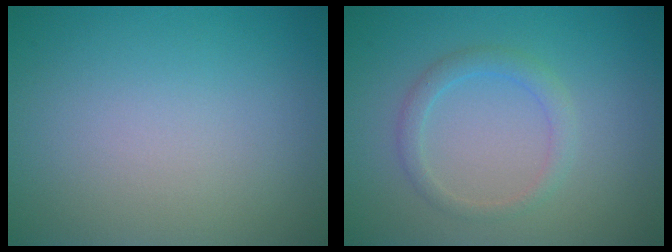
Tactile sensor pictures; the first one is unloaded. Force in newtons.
{"total": 1.8, "press": 1.8, "slide": 0.0}